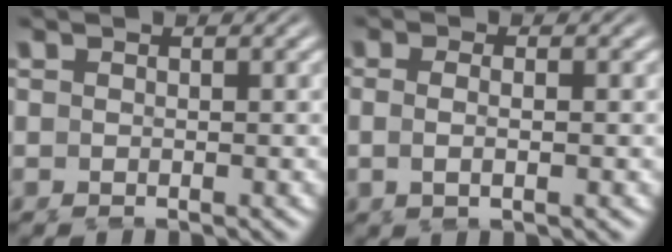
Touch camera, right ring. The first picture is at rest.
{"total": 1.9, "force": [-0.6, 0.5, 1.7], "torque": [-0.039, -0.005, -0.011]}